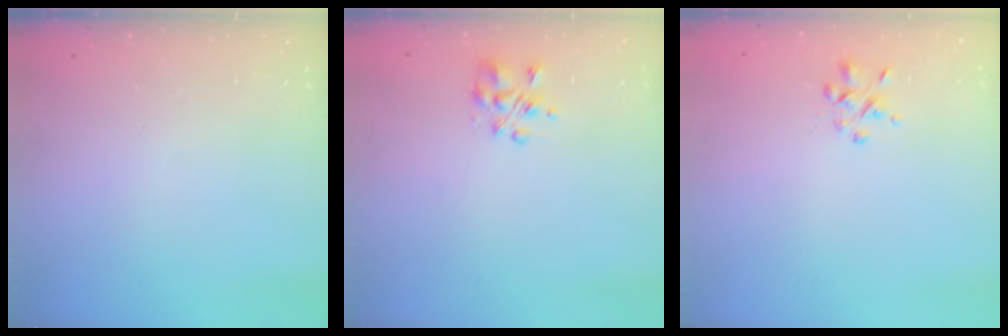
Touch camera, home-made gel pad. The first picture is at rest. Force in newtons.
{"total": 4.4, "press": 4.4, "slide": 0.6}
{"total": 2.5, "press": 2.5, "slide": 0.6}